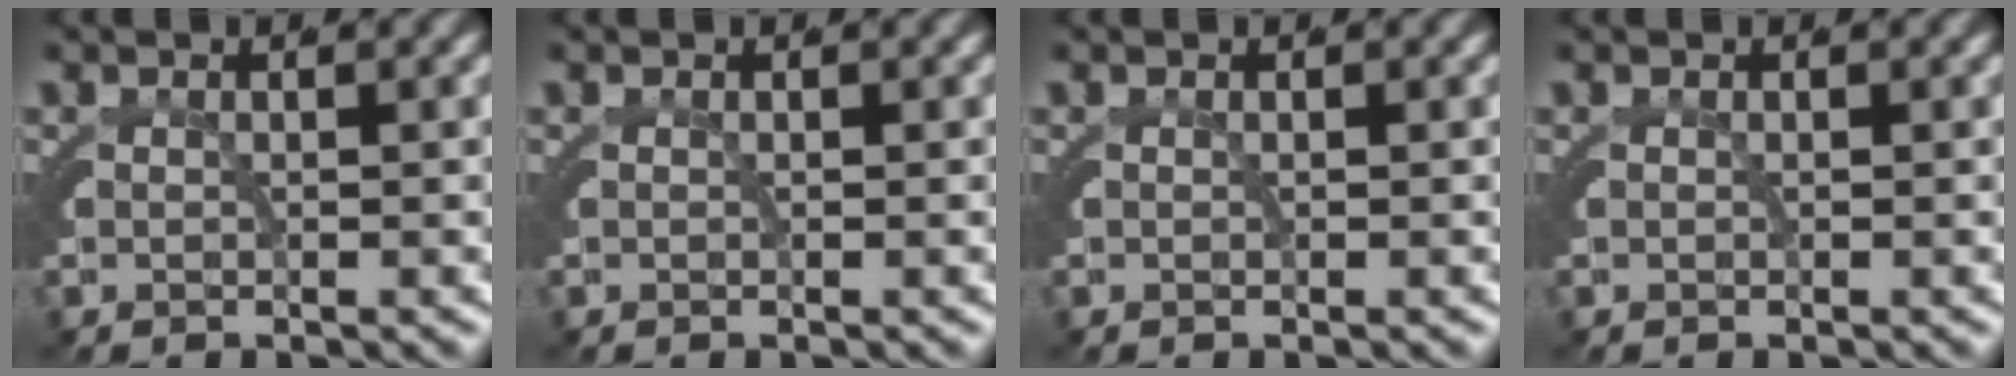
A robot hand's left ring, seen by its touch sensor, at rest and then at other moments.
{"total": 0.0}
{"total": 0.0}
{"total": 0.0}